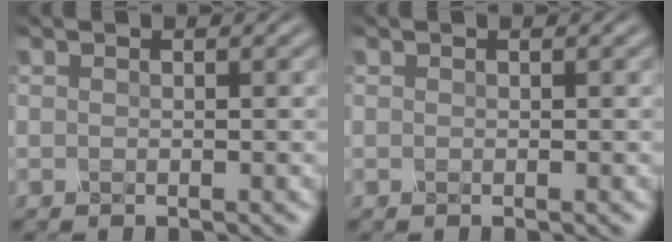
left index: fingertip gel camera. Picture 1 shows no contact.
{"total": 0.0}